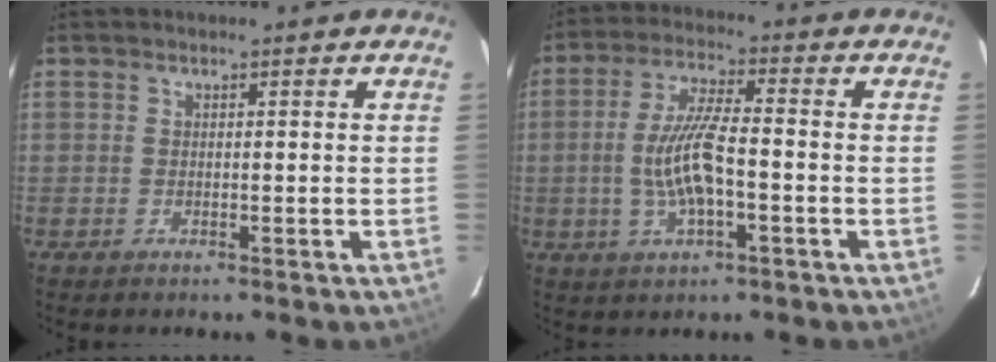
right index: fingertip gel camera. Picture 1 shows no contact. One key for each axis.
{"total": 9.7, "fx": -2.1, "fy": 2.3, "fz": 9.1, "tx": -0.182, "ty": -0.002, "tz": -0.038}